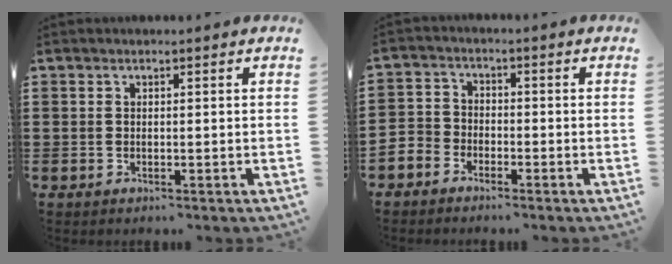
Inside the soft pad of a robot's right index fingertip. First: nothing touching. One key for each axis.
{"total": 3.0, "fx": -2.6, "fy": 1.5, "fz": 0.0, "tx": -0.018, "ty": 0.003, "tz": -0.060}